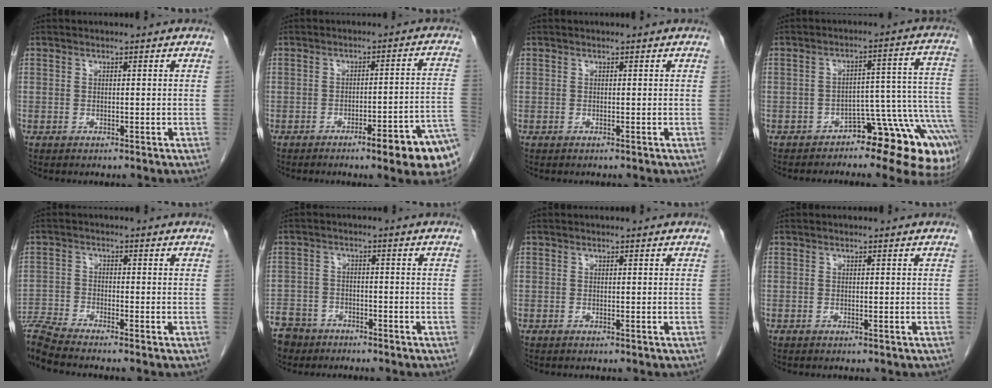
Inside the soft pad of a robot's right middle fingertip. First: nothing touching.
{"total": 9.3, "force": [-4.9, 0.3, 7.9], "torque": [-0.090, 0.005, -0.062]}
{"total": 0.0}
{"total": 12.4, "force": [-9.1, 4.0, 7.5], "torque": [-0.032, 0.069, -0.121]}
{"total": 7.5, "force": [-7.1, -1.3, 2.1], "torque": [-0.047, -0.008, -0.134]}
{"total": 9.5, "force": [-7.1, 6.0, 1.7], "torque": [-0.062, -0.002, -0.122]}
{"total": 0.0}
{"total": 0.0}